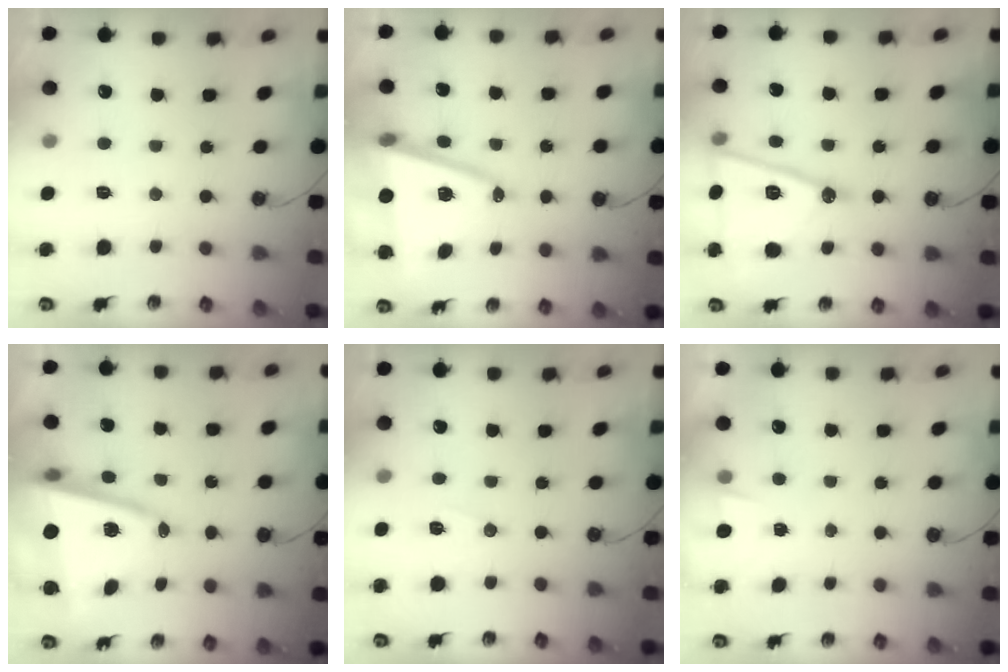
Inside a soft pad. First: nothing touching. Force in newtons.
{"total": 13.2, "press": 12.8, "slide": 3.2}
{"total": 16.7, "press": 16.3, "slide": 3.5}
{"total": 12.9, "press": 12.8, "slide": 1.3}
{"total": 5.9, "press": 4.7, "slide": 3.6}
{"total": 1.5, "press": 0.9, "slide": 1.2}